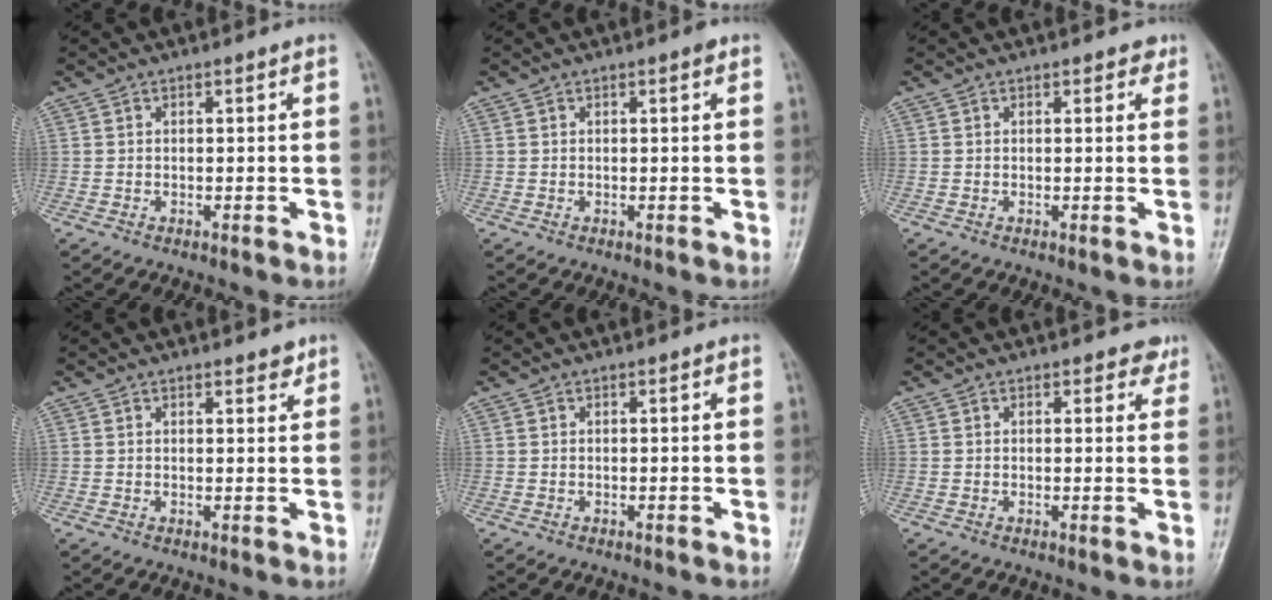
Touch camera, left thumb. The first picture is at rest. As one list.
[{"total": 0.8, "force": [0.4, 0.2, 0.6], "torque": [-0.010, 0.001, 0.002]}, {"total": 1.5, "force": [1.0, 0.9, 0.7], "torque": [0.006, -0.003, 0.006]}, {"total": 1.9, "force": [1.5, 0.7, 0.8], "torque": [-0.001, -0.009, 0.018]}, {"total": 0.0}, {"total": 2.4, "force": [1.8, 1.5, 0.7], "torque": [0.017, -0.009, 0.011]}]